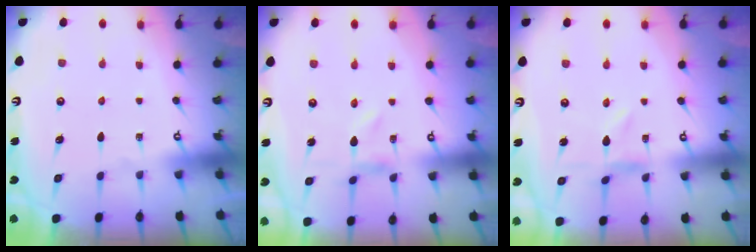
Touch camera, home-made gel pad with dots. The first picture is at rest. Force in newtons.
{"total": 0.0}
{"total": 0.7, "press": 0.7, "slide": 0.1}